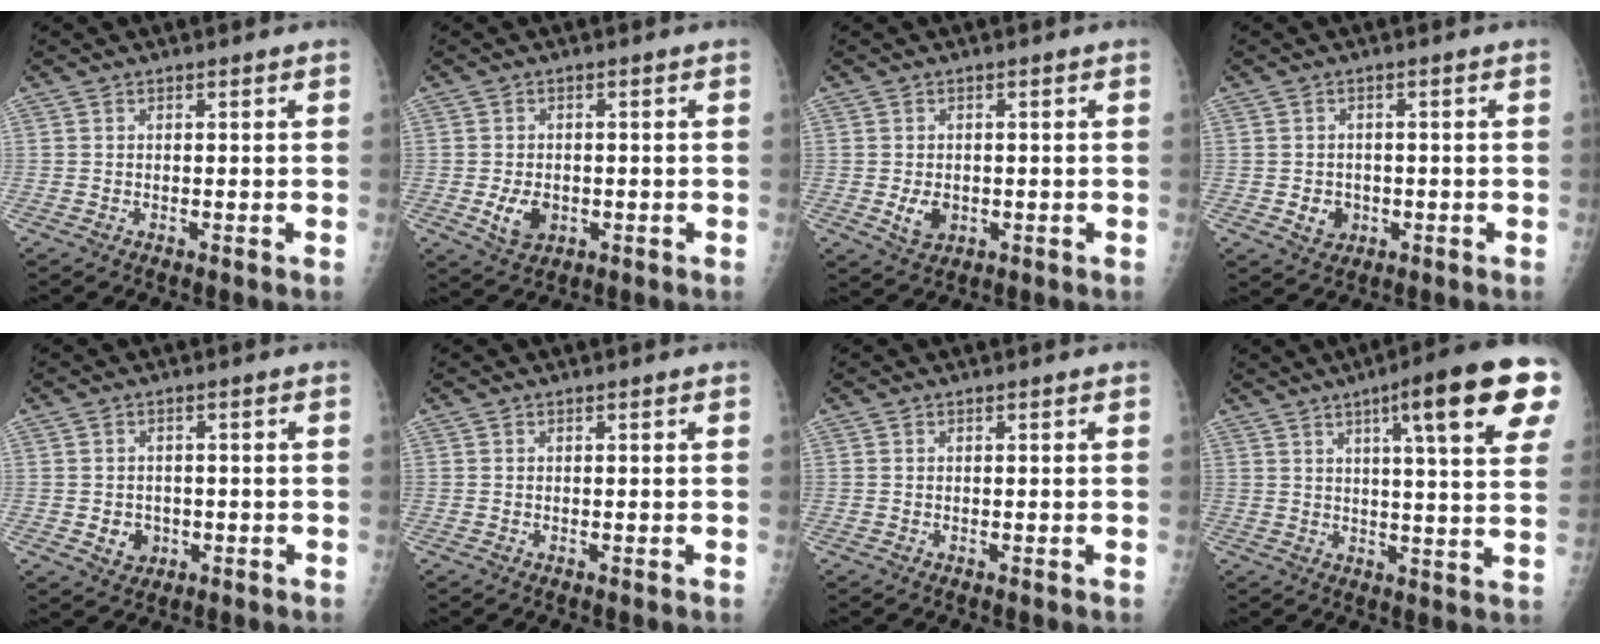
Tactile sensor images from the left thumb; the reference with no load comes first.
{"total": 4.8, "force": [-1.0, 3.4, 3.2], "torque": [-0.047, -0.003, -0.010]}
{"total": 3.8, "force": [-0.6, 2.8, 2.5], "torque": [-0.033, -0.003, -0.002]}
{"total": 3.5, "force": [-0.8, 3.1, 1.5], "torque": [-0.008, 0.003, -0.003]}
{"total": 3.7, "force": [-0.8, 3.3, 1.6], "torque": [-0.009, 0.003, -0.002]}
{"total": 0.0}
{"total": 0.0}
{"total": 18.0, "force": [8.5, 2.4, 15.7], "torque": [-0.197, -0.016, 0.111]}